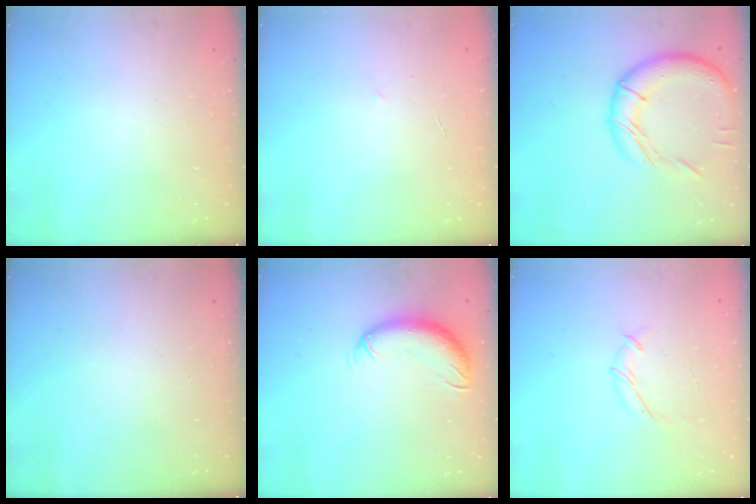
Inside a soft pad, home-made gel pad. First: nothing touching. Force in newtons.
{"total": 2.2, "press": 2.1, "slide": 0.6}
{"total": 17.3, "press": 17.2, "slide": 1.3}
{"total": 0.0}
{"total": 10.1, "press": 9.8, "slide": 2.5}
{"total": 5.8, "press": 5.7, "slide": 1.1}